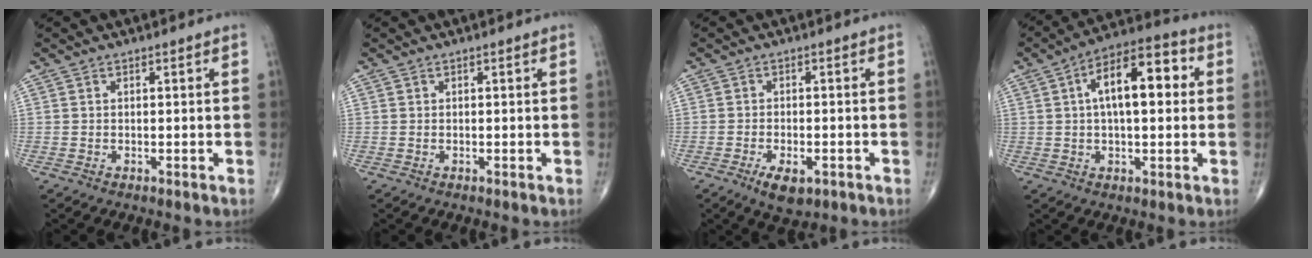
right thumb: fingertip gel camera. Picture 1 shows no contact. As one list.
[{"total": 0.0}, {"total": 5.1, "force": [-2.5, 2.3, 3.8], "torque": [-0.060, 0.002, -0.036]}, {"total": 14.3, "force": [2.7, 6.5, 12.4], "torque": [-0.181, 0.028, 0.035]}]